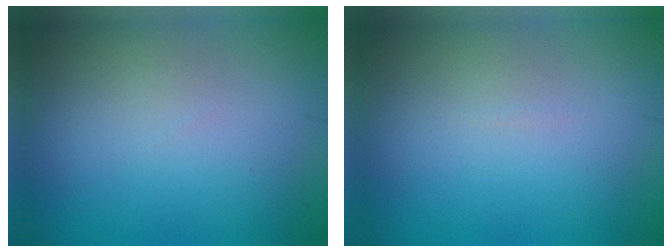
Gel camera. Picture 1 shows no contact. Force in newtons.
{"total": 0.0}